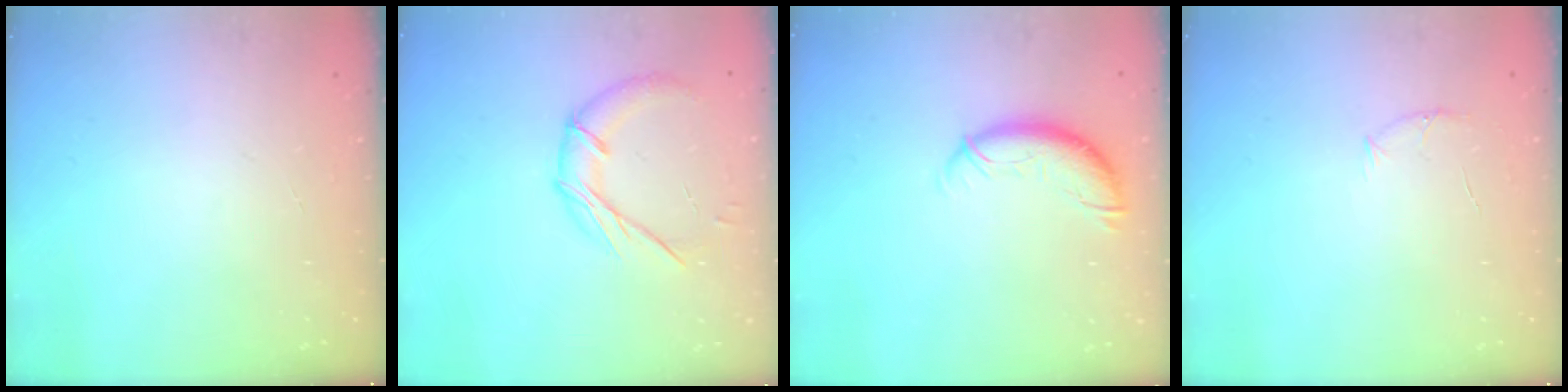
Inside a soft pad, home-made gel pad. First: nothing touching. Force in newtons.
{"total": 10.4, "press": 10.4, "slide": 0.6}
{"total": 10.0, "press": 9.9, "slide": 0.8}
{"total": 5.2, "press": 5.0, "slide": 1.6}